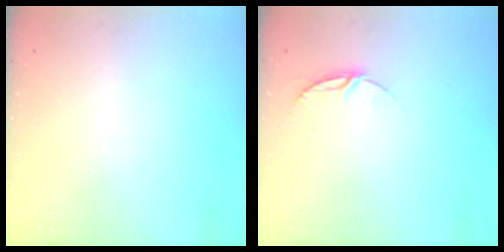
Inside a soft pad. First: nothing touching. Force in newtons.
{"total": 5.6, "press": 5.5, "slide": 0.6}